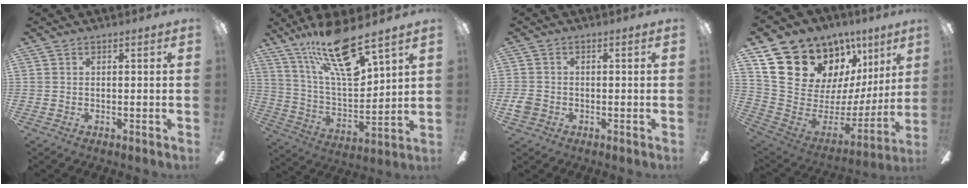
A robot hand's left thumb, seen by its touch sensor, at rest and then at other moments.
{"total": 19.3, "force": [13.1, 5.1, 13.2], "torque": [-0.260, -0.076, 0.217]}
{"total": 2.9, "force": [-1.0, 2.3, 1.5], "torque": [-0.030, 0.007, -0.020]}
{"total": 21.2, "force": [13.5, 13.4, 9.2], "torque": [-0.154, -0.089, 0.278]}